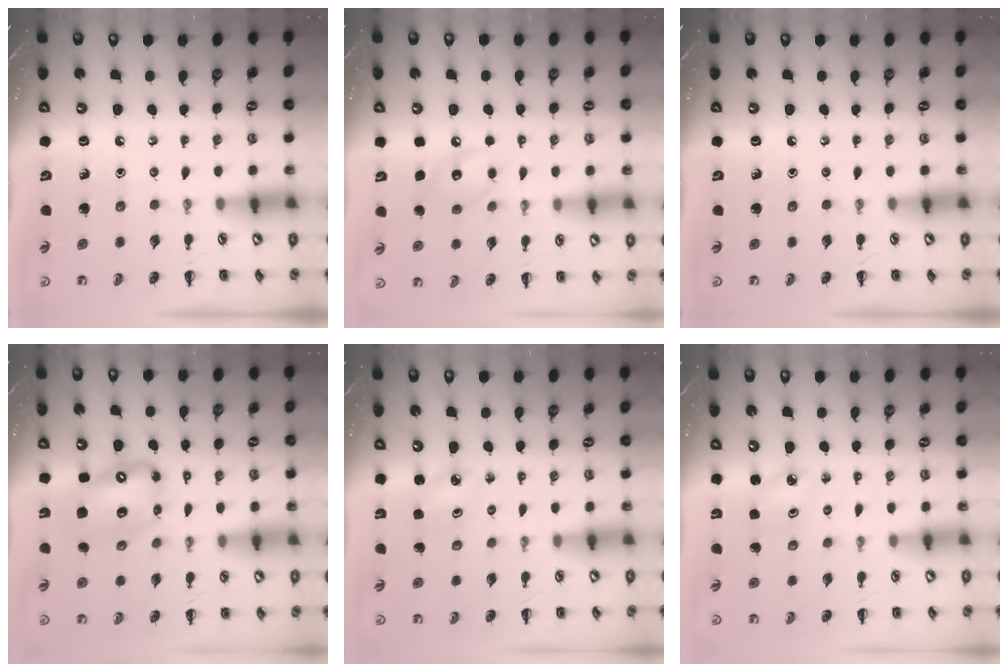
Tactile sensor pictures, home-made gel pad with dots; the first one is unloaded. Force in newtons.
{"total": 8.7, "press": 8.7, "slide": 0.7}
{"total": 0.0}
{"total": 12.4, "press": 12.0, "slide": 3.2}
{"total": 2.5, "press": 2.5, "slide": 0.5}
{"total": 2.5, "press": 2.5, "slide": 0.5}